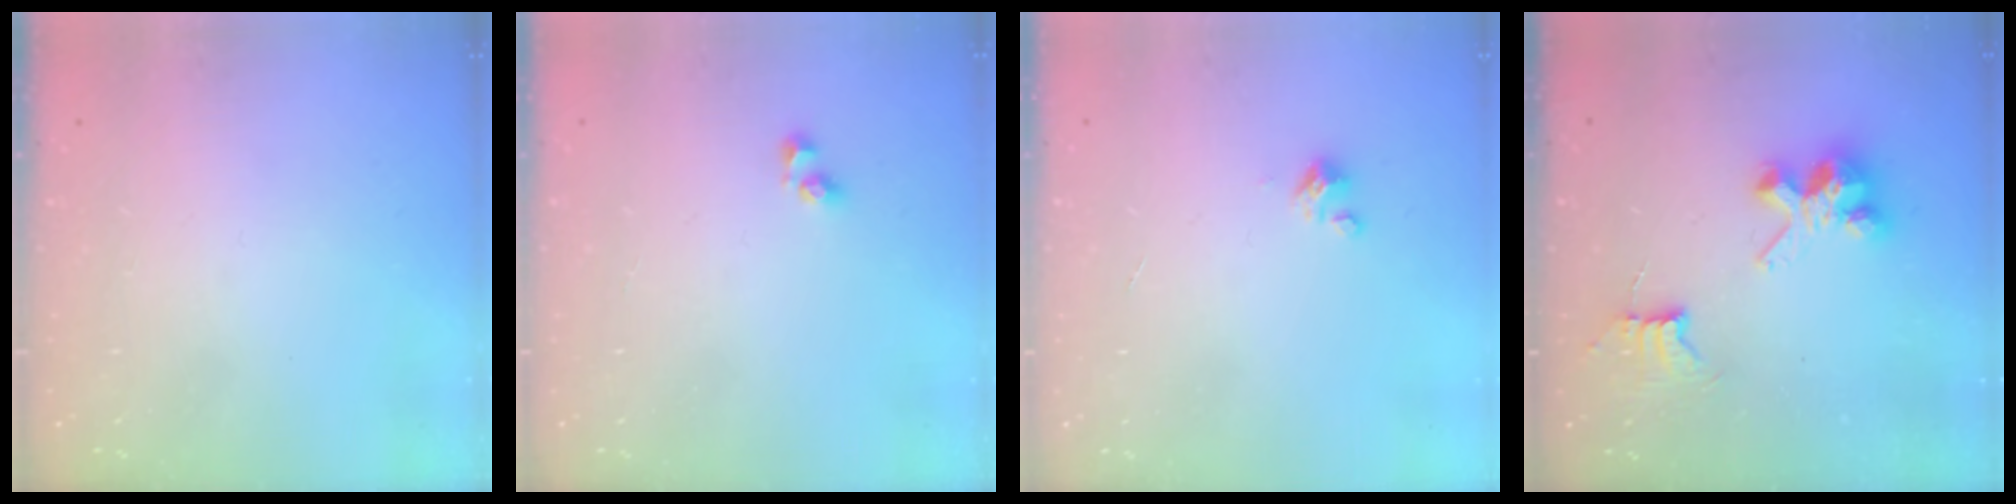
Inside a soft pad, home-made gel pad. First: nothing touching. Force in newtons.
{"total": 4.0, "press": 3.7, "slide": 1.6}
{"total": 2.0, "press": 2.0, "slide": 0.2}
{"total": 8.7, "press": 8.7, "slide": 0.6}